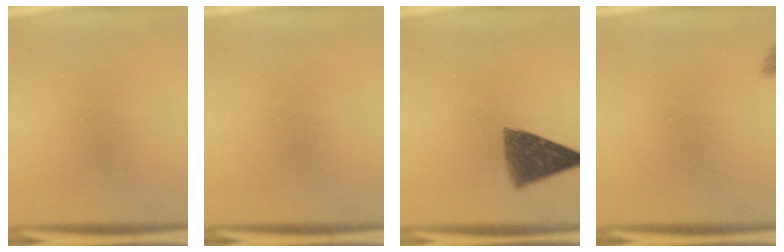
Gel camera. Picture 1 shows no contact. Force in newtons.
{"total": 0.0}
{"total": 9.2}
{"total": 1.3}